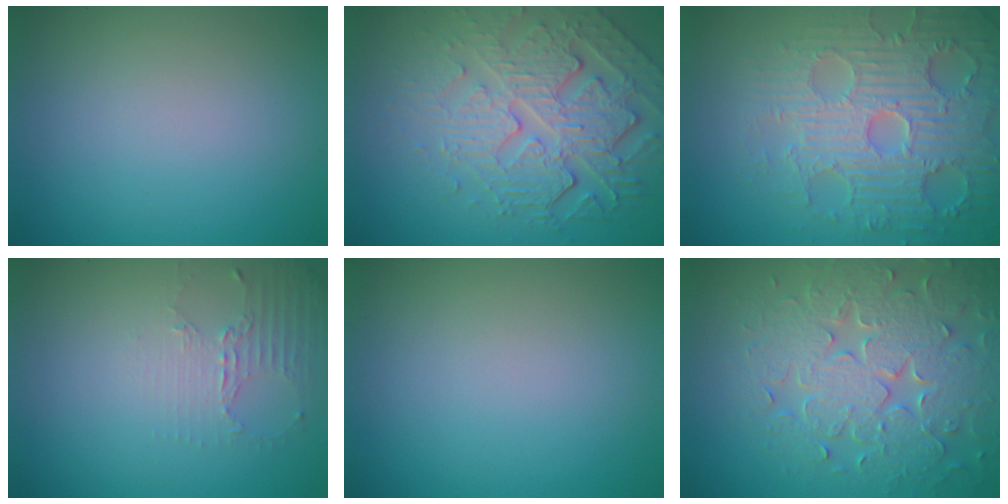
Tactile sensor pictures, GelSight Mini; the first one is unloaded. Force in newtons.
{"total": 6.9, "press": 5.1, "slide": 4.7}
{"total": 7.1, "press": 6.0, "slide": 3.9}
{"total": 2.2, "press": 1.6, "slide": 1.5}
{"total": 0.0}
{"total": 8.0, "press": 6.2, "slide": 5.0}